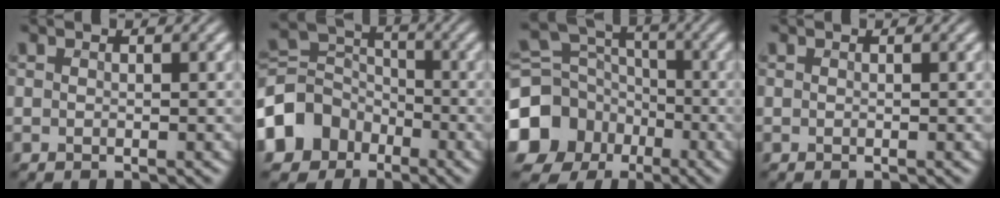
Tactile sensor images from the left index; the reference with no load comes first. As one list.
[{"total": 6.5, "force": [-3.4, 5.1, 2.2], "torque": [-0.043, 0.005, -0.080]}, {"total": 12.2, "force": [-5.4, 10.2, 3.8], "torque": [-0.116, -0.032, -0.118]}, {"total": 0.0}]